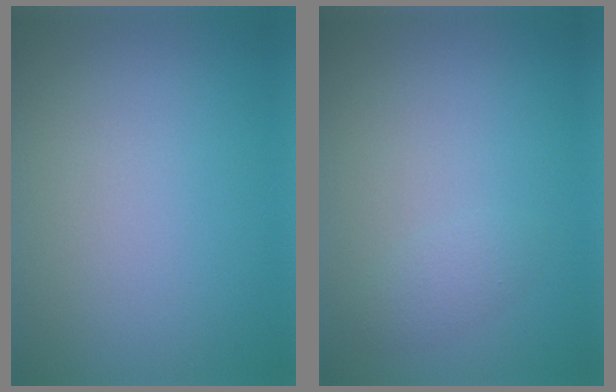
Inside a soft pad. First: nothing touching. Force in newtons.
{"total": 2.3, "press": 2.3, "slide": 0.2}